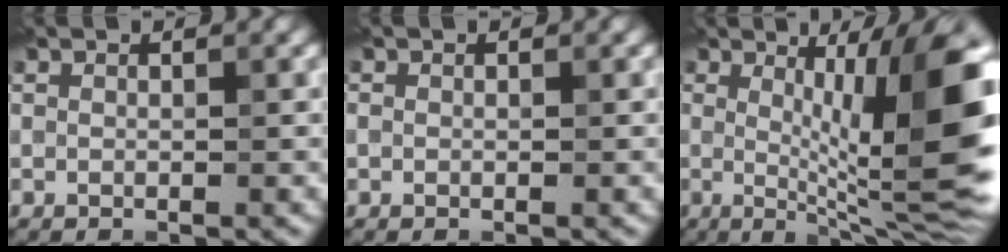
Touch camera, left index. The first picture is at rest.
{"total": 0.8, "force": [0.2, 0.7, 0.3], "torque": [0.000, 0.008, -0.003]}
{"total": 11.4, "force": [1.1, 2.0, 11.2], "torque": [-0.151, 0.000, 0.023]}